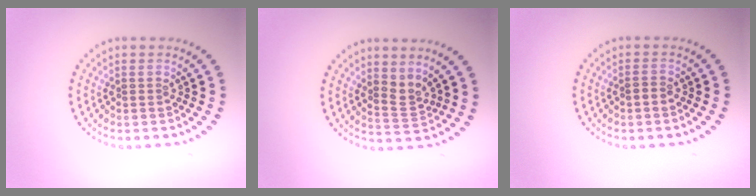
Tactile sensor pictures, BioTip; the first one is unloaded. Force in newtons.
{"total": 2.0, "press": 1.3, "slide": 1.5}
{"total": 0.7, "press": 0.7, "slide": 0.2}